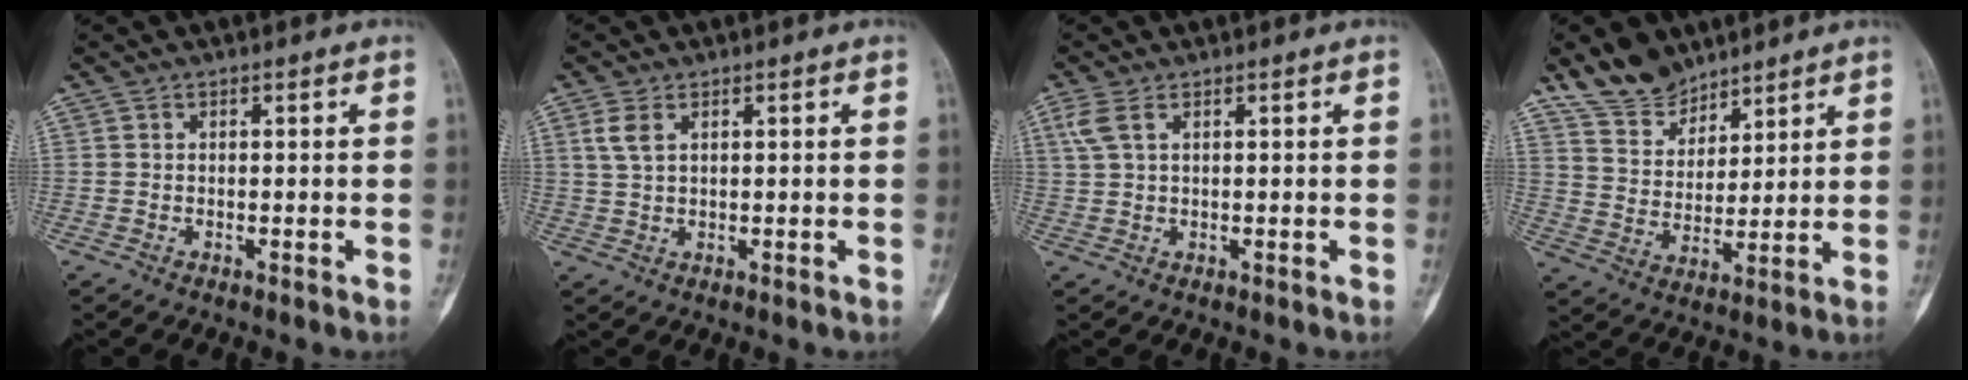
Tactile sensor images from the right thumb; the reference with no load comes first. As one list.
[{"total": 3.4, "force": [1.5, 1.8, 2.5], "torque": [-0.056, 0.004, 0.038]}, {"total": 3.1, "force": [1.4, 1.4, 2.4], "torque": [-0.068, 0.011, 0.038]}, {"total": 9.7, "force": [8.0, 4.9, 2.3], "torque": [-0.017, -0.048, 0.160]}]